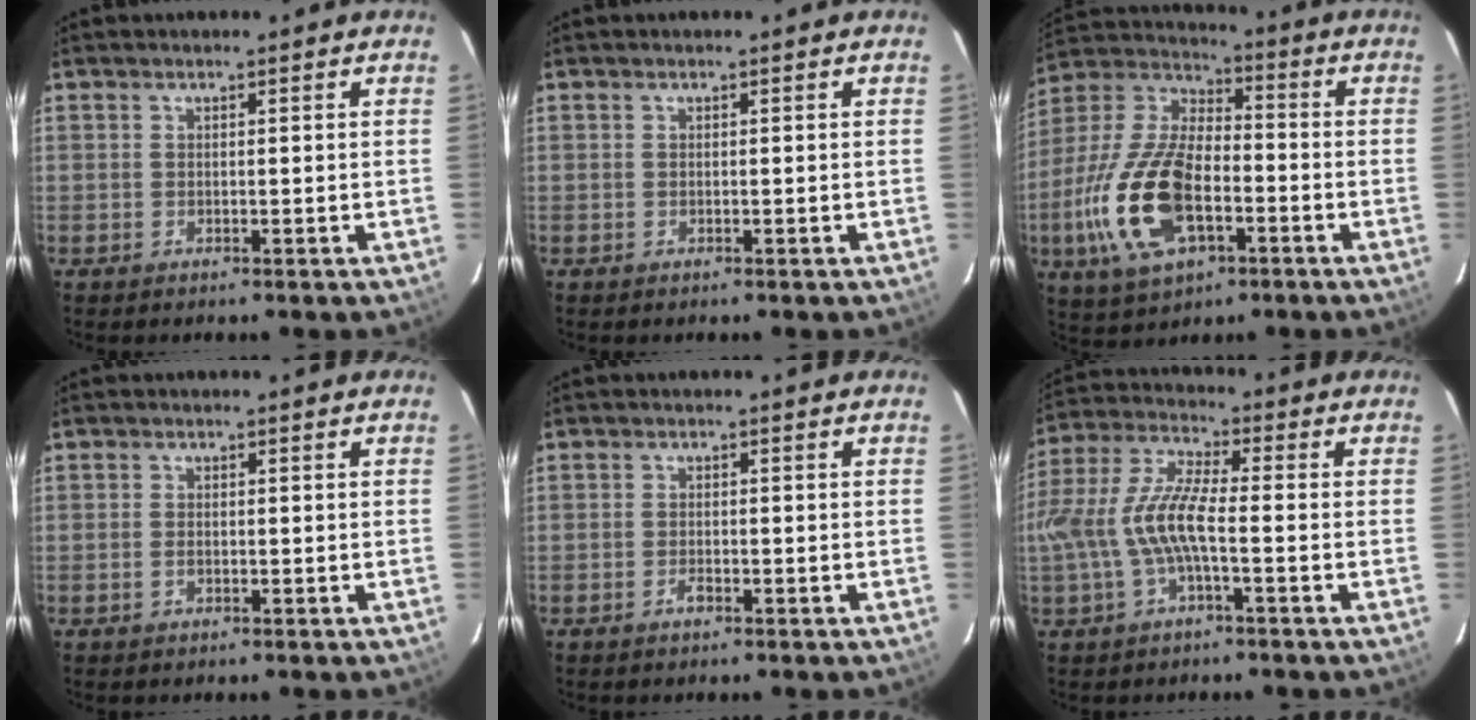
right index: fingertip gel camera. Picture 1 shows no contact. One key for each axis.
{"total": 0.0}
{"total": 19.8, "fx": -6.2, "fy": 9.8, "fz": 16.0, "tx": -0.358, "ty": -0.010, "tz": -0.114}
{"total": 1.3, "fx": -0.5, "fy": 0.8, "fz": 0.9, "tx": -0.019, "ty": 0.001, "tz": -0.011}
{"total": 1.4, "fx": -1.0, "fy": 0.6, "fz": 0.9, "tx": -0.018, "ty": 0.001, "tz": -0.018}
{"total": 11.0, "fx": -2.5, "fy": 2.6, "fz": 10.4, "tx": -0.223, "ty": 0.004, "tz": -0.044}